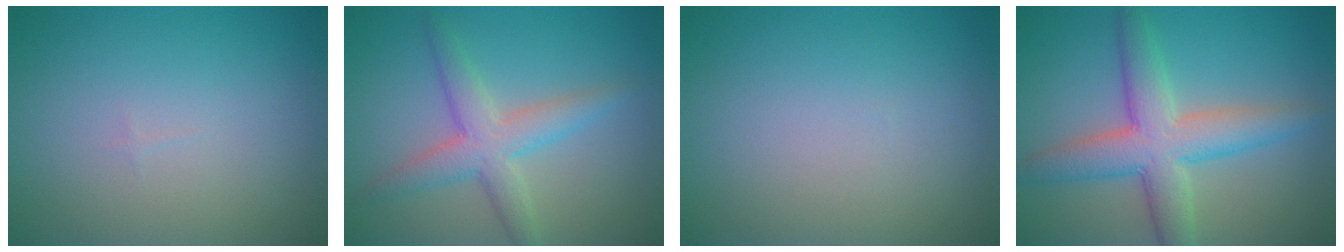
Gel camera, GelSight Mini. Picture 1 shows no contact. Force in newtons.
{"total": 4.1, "press": 4.1, "slide": 0.1}
{"total": 0.0}
{"total": 6.4, "press": 6.4, "slide": 0.2}